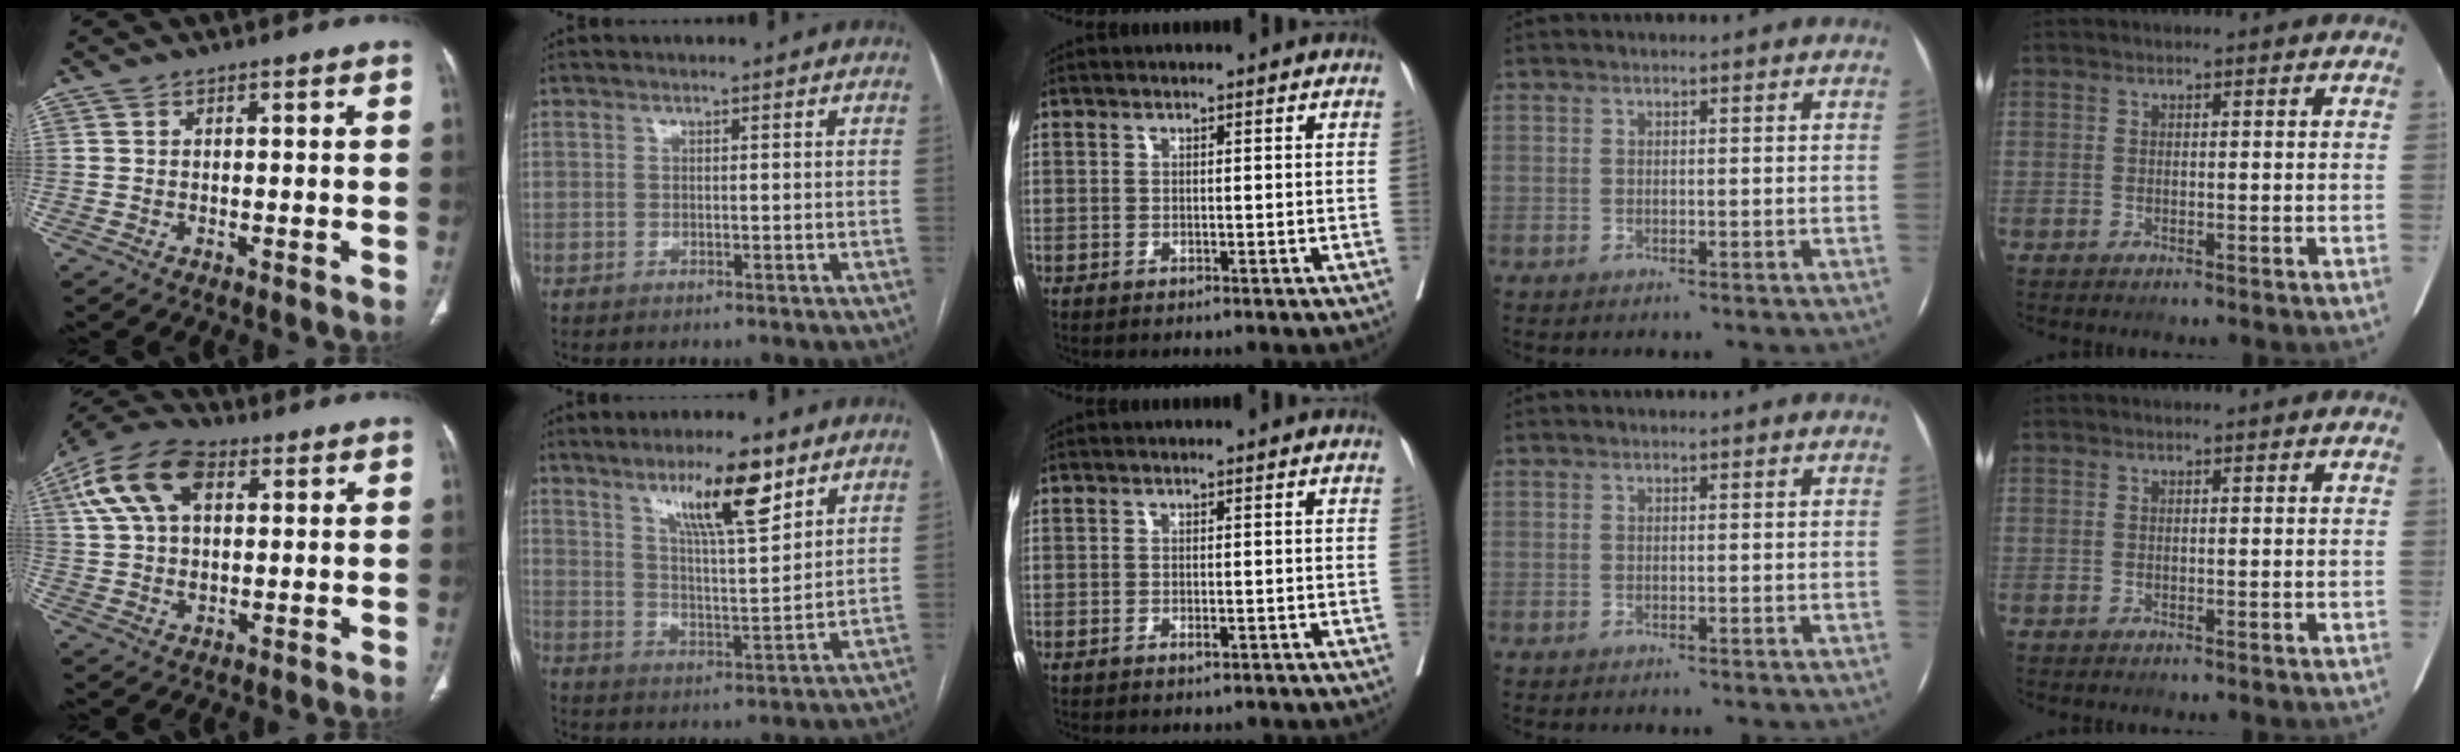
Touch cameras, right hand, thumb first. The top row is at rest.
{"thumb": {"total": 14.2, "force": [5.1, 8.3, 10.4], "torque": [-0.199, 0.013, 0.090]}, "index": {"total": 11.5, "force": [7.1, 1.8, 8.8], "torque": [-0.151, -0.003, 0.121]}, "middle": {"total": 0.7, "force": [-0.4, 0.0, 0.5], "torque": [-0.016, 0.000, -0.007]}}